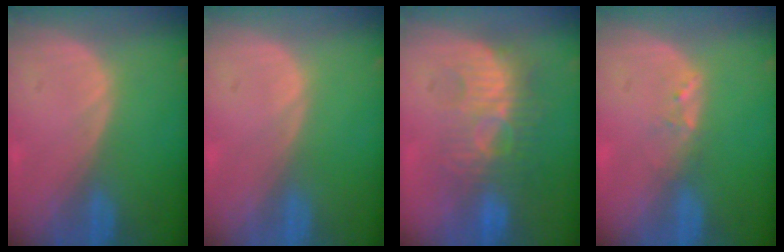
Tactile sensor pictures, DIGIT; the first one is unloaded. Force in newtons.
{"total": 0.0}
{"total": 8.9, "press": 8.5, "slide": 2.6}
{"total": 1.6, "press": 1.5, "slide": 0.3}